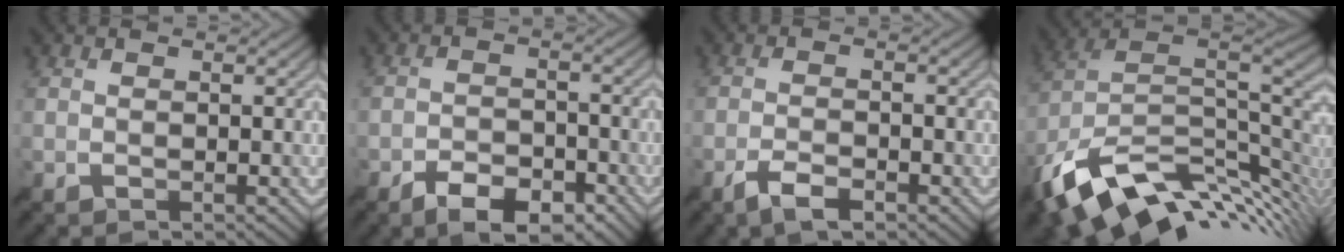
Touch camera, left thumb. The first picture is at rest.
{"total": 5.9, "force": [-4.2, 2.6, 3.2], "torque": [-0.046, 0.000, -0.072]}
{"total": 3.6, "force": [-2.6, 0.8, 2.4], "torque": [-0.042, 0.000, -0.054]}
{"total": 15.9, "force": [-5.5, 8.7, 12.2], "torque": [-0.257, -0.015, -0.095]}